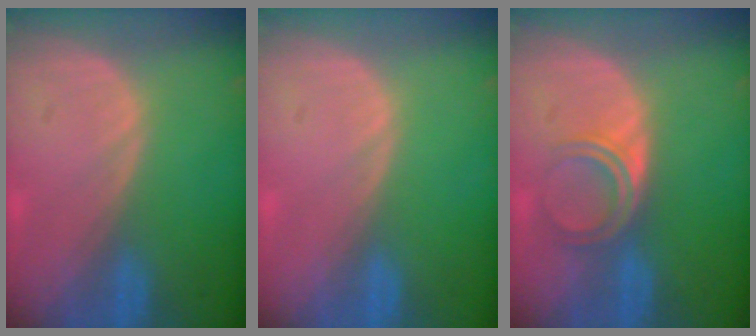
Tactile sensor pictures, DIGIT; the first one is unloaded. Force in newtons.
{"total": 0.0}
{"total": 4.8, "press": 3.9, "slide": 2.8}